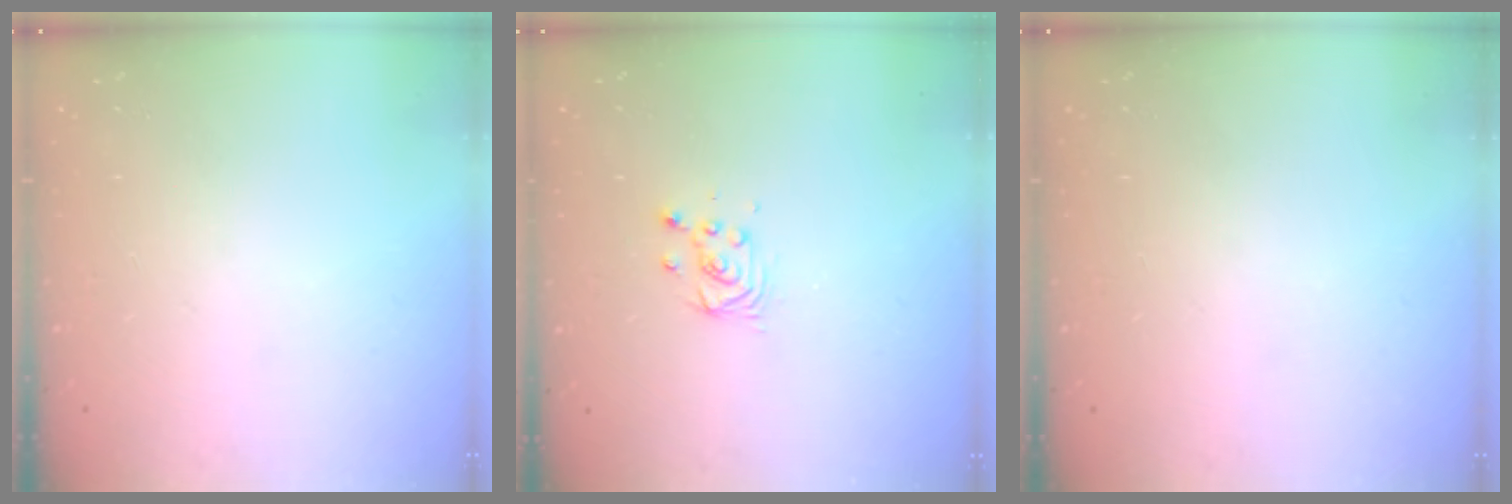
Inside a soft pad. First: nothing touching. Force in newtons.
{"total": 3.4, "press": 3.4, "slide": 0.3}
{"total": 0.0}